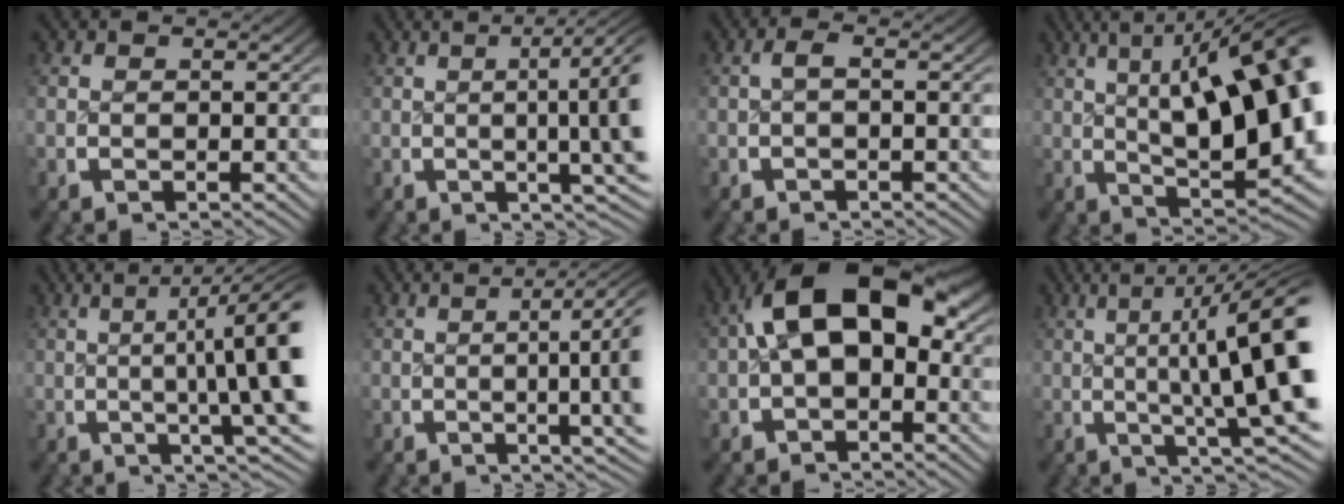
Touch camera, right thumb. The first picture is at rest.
{"total": 7.1, "force": [1.4, 2.0, 6.7], "torque": [-0.081, 0.015, 0.011]}
{"total": 1.1, "force": [0.0, 0.4, 1.0], "torque": [-0.010, 0.007, -0.004]}
{"total": 17.4, "force": [1.9, 9.0, 14.7], "torque": [-0.186, -0.019, 0.038]}
{"total": 10.9, "force": [2.1, 4.0, 9.9], "torque": [-0.119, 0.014, 0.016]}
{"total": 6.2, "force": [1.0, 1.6, 5.9], "torque": [-0.073, 0.013, 0.005]}
{"total": 9.0, "force": [1.1, 5.6, 7.0], "torque": [-0.124, -0.002, 0.020]}
{"total": 13.8, "force": [2.6, 5.9, 12.2], "torque": [-0.153, 0.006, 0.023]}